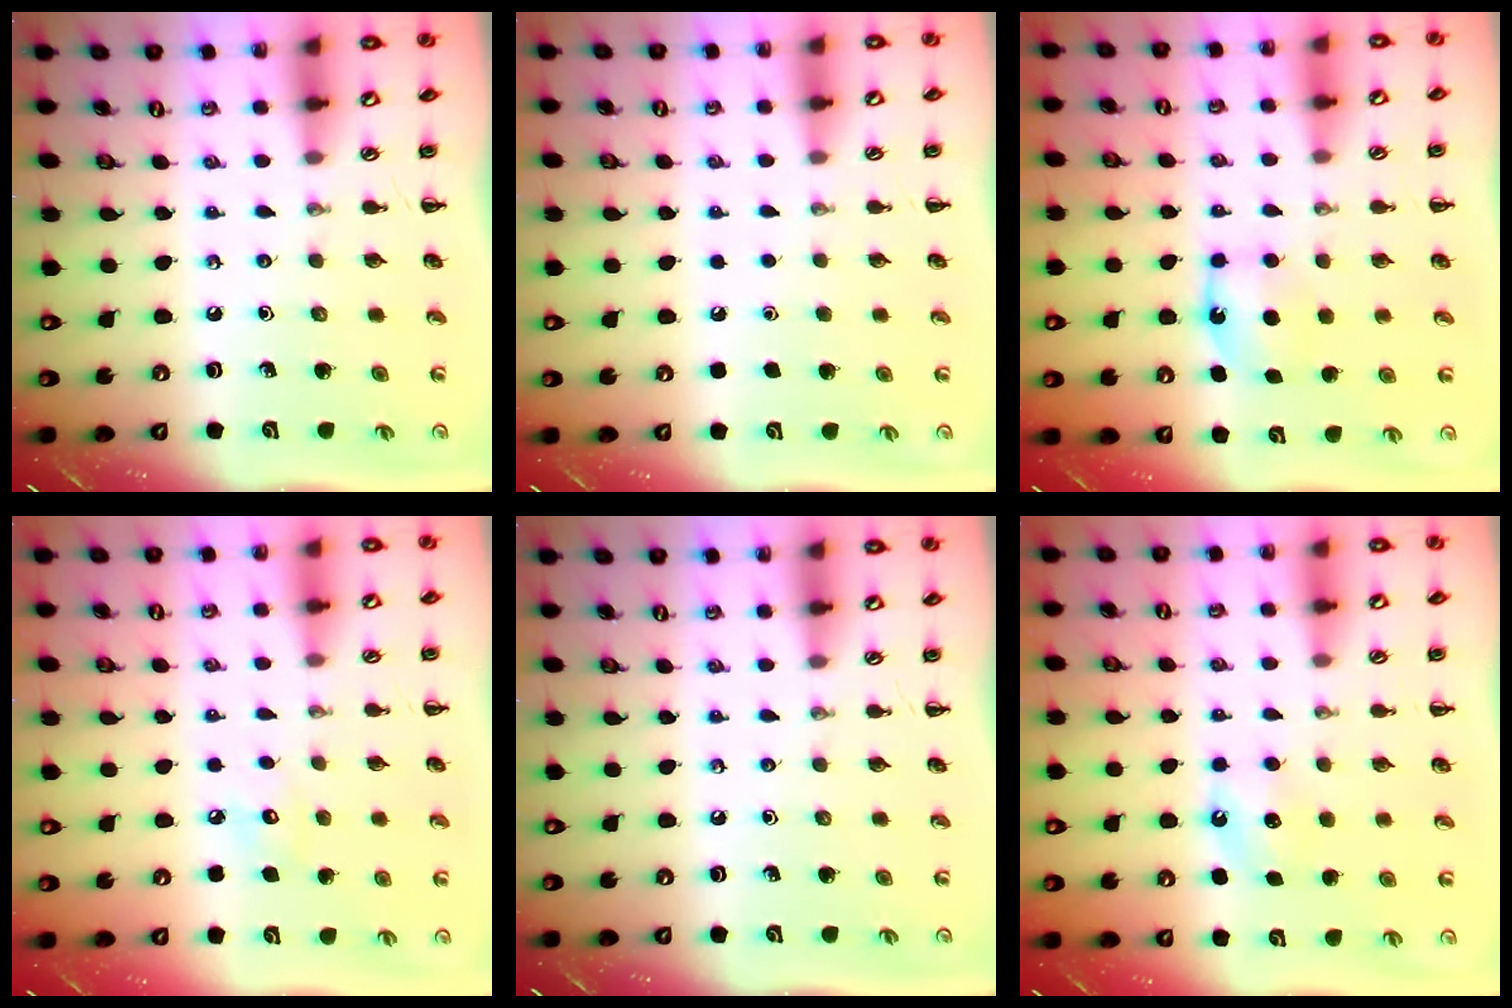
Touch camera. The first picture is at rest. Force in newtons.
{"total": 1.6, "press": 1.6, "slide": 0.1}
{"total": 6.1, "press": 5.8, "slide": 1.9}
{"total": 4.5, "press": 4.4, "slide": 1.1}
{"total": 0.0}
{"total": 4.6, "press": 4.5, "slide": 1.3}